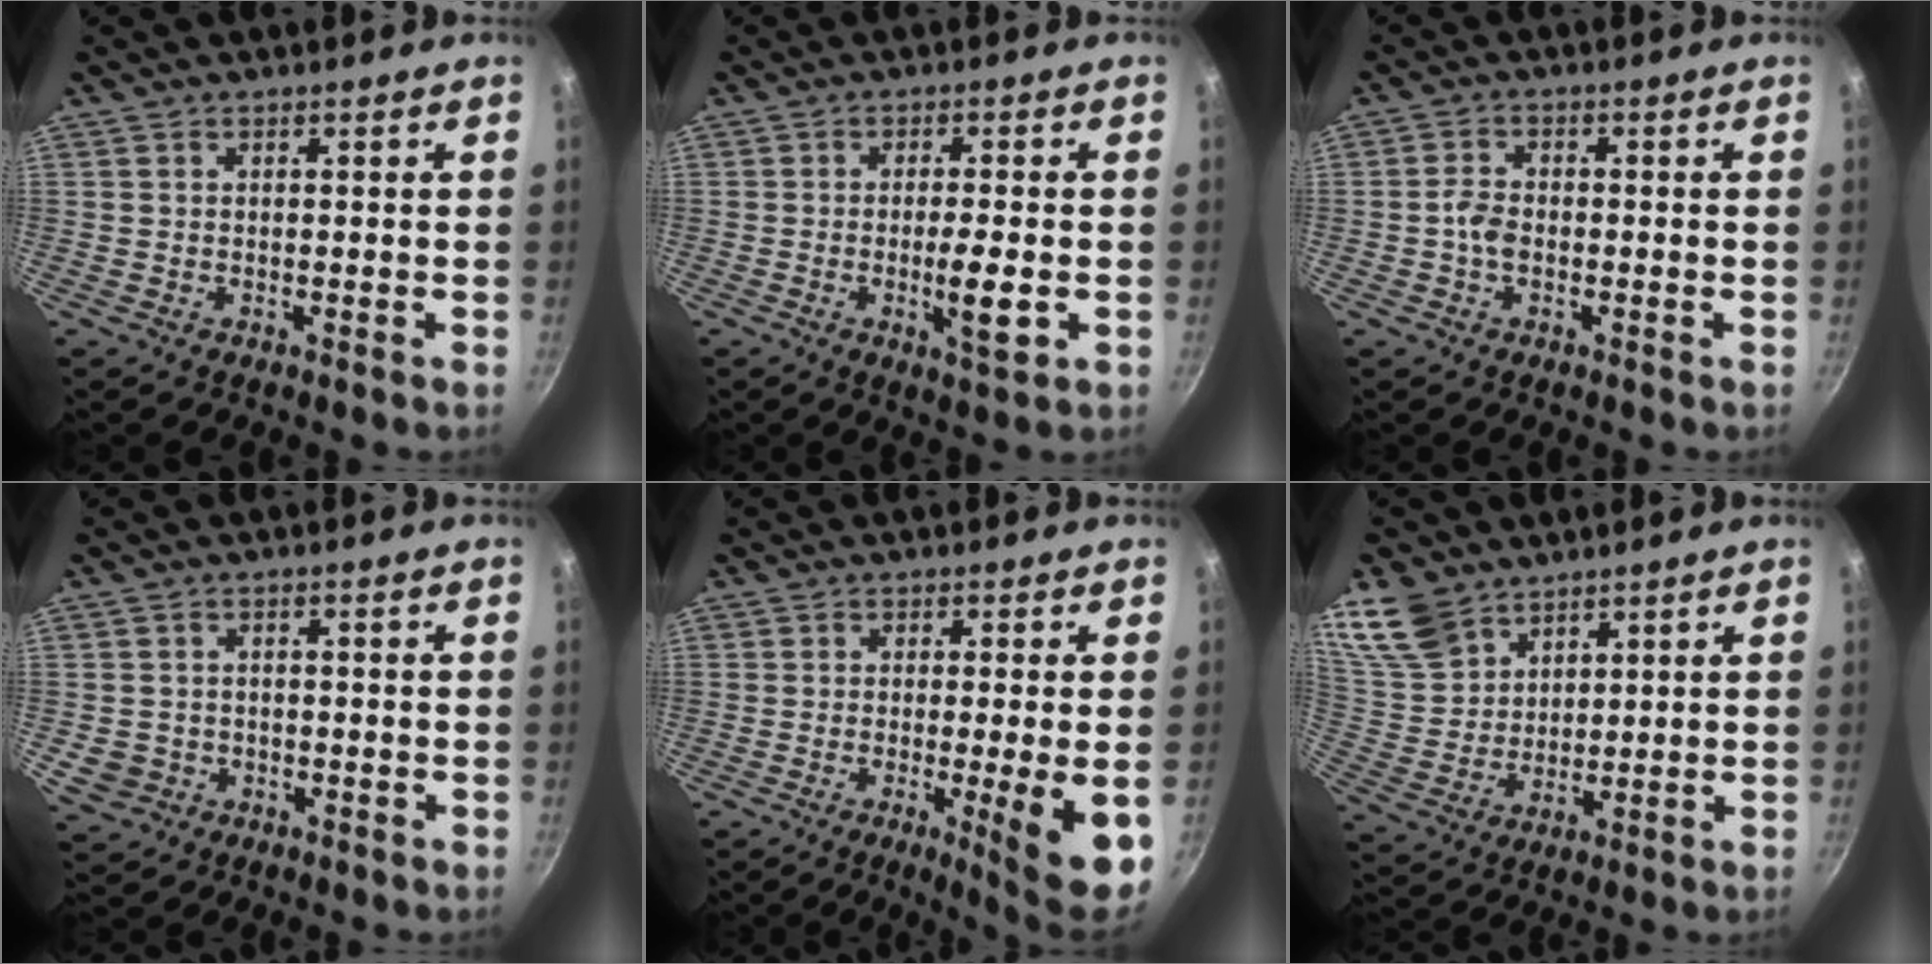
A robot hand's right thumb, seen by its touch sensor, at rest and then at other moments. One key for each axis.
{"total": 6.2, "fx": -1.4, "fy": 1.4, "fz": 5.9, "tx": -0.097, "ty": 0.001, "tz": -0.021}
{"total": 3.1, "fx": -0.8, "fy": 2.0, "fz": 2.2, "tx": -0.047, "ty": 0.013, "tz": -0.018}
{"total": 4.4, "fx": -1.1, "fy": 3.9, "fz": 1.7, "tx": -0.026, "ty": 0.012, "tz": -0.011}
{"total": 8.8, "fx": -1.9, "fy": 0.7, "fz": 8.6, "tx": -0.120, "ty": -0.006, "tz": -0.024}
{"total": 11.4, "fx": 8.1, "fy": 7.1, "fz": 3.8, "tx": -0.055, "ty": -0.030, "tz": 0.173}